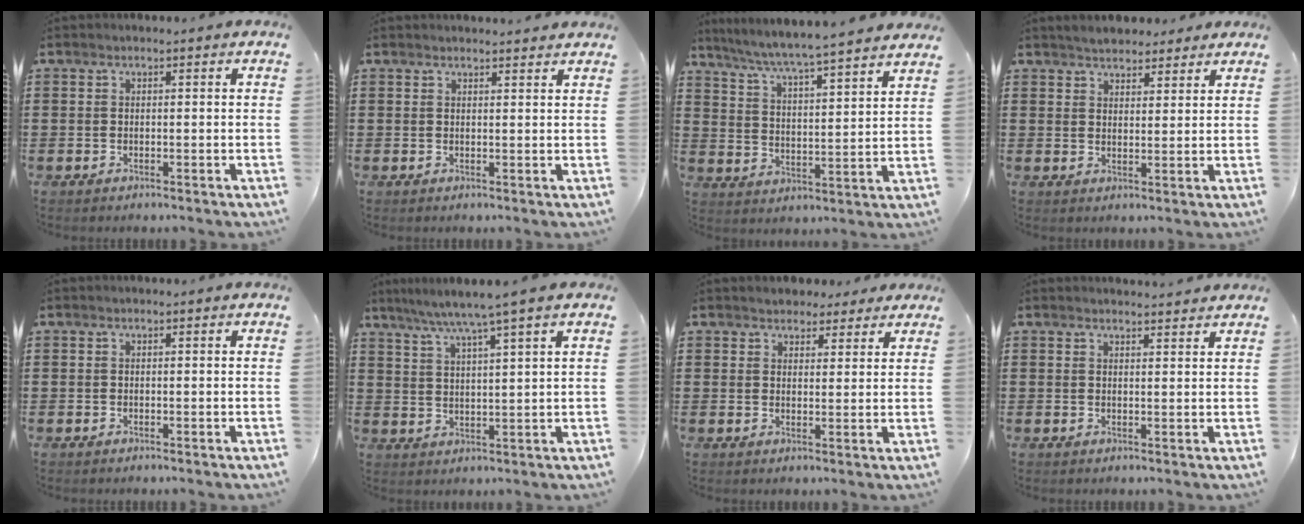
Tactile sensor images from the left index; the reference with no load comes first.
{"total": 1.5, "force": [1.5, 0.0, 0.2], "torque": [-0.007, 0.000, 0.030]}
{"total": 5.1, "force": [4.8, -0.8, 1.6], "torque": [-0.054, -0.040, 0.074]}
{"total": 3.3, "force": [3.1, 1.1, 0.3], "torque": [-0.015, 0.000, 0.059]}
{"total": 0.0}
{"total": 5.5, "force": [4.2, -1.0, 3.4], "torque": [-0.078, -0.019, 0.069]}
{"total": 2.9, "force": [2.6, 1.3, 0.1], "torque": [-0.011, 0.002, 0.050]}
{"total": 1.8, "force": [1.8, -0.1, 0.2], "torque": [-0.008, -0.001, 0.035]}